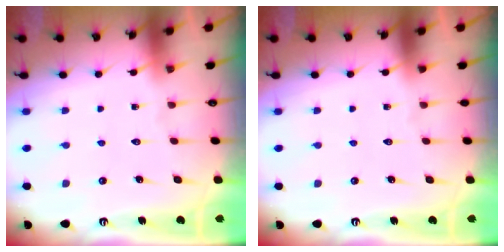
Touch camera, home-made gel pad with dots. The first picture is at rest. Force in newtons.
{"total": 0.0}